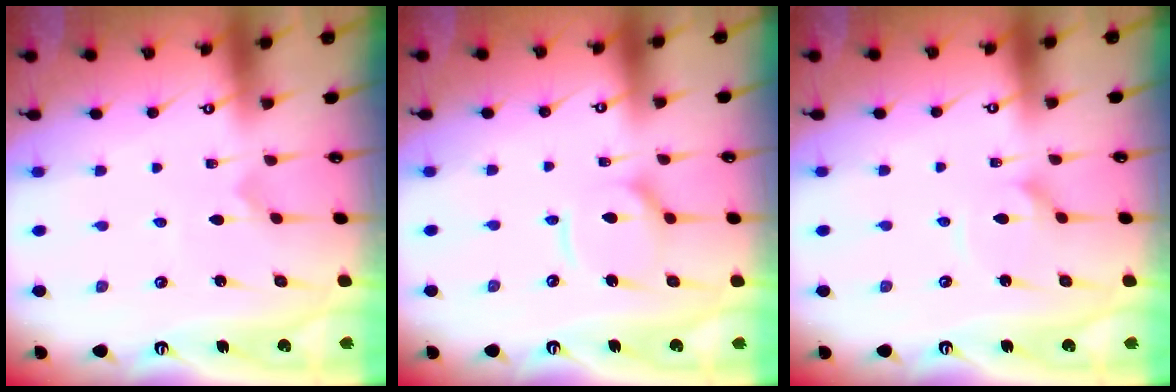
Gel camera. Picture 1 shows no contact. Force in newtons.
{"total": 9.9, "press": 9.8, "slide": 1.1}
{"total": 2.0, "press": 2.0, "slide": 0.3}